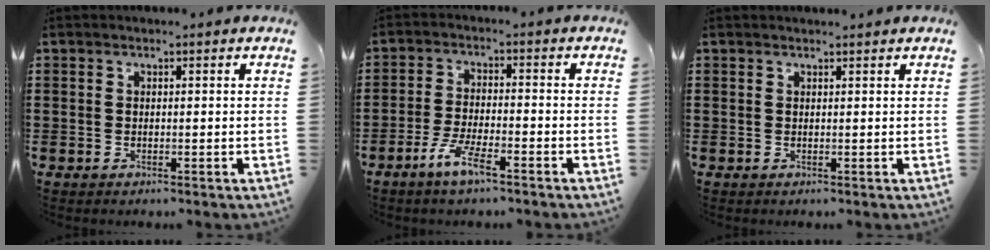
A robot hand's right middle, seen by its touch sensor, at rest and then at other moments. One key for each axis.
{"total": 5.3, "fx": -3.5, "fy": 0.8, "fz": 3.9, "tx": -0.088, "ty": -0.006, "tz": -0.068}
{"total": 0.7, "fx": 0.7, "fy": -0.1, "fz": 0.0, "tx": -0.001, "ty": -0.003, "tz": 0.013}